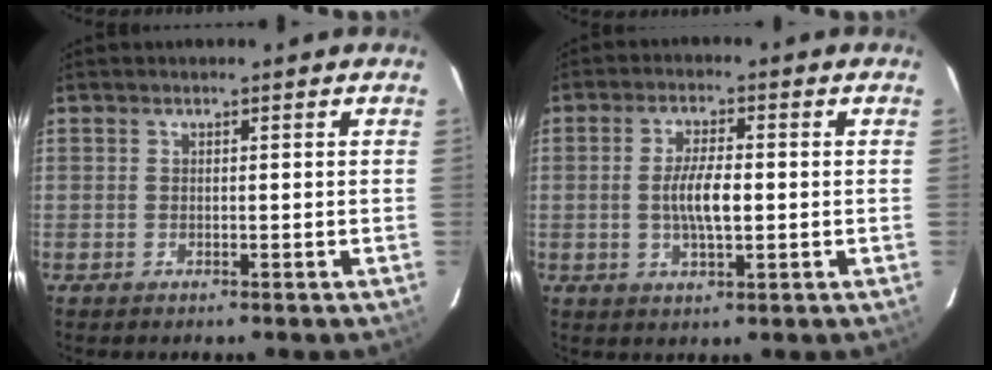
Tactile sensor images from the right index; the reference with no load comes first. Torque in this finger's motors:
{"motor_torque": [0.78, 0.19, 0.58, 0.13]}